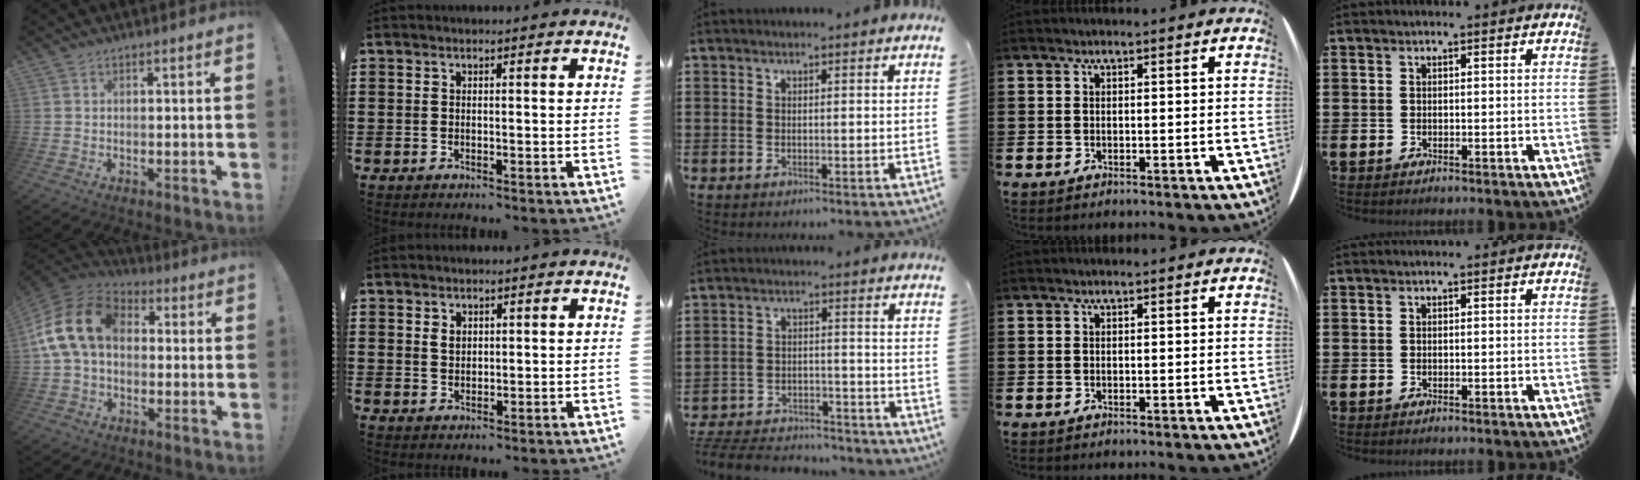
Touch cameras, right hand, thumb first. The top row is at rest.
{"thumb": {"total": 17.2, "force": [2.9, 11.7, 12.2], "torque": [-0.227, 0.017, 0.057]}, "index": {"total": 1.6, "force": [0.7, 1.2, 0.8], "torque": [-0.019, 0.005, 0.013]}, "middle": {"total": 6.1, "force": [-6.0, 1.0, 0.8], "torque": [-0.020, 0.006, -0.121]}}